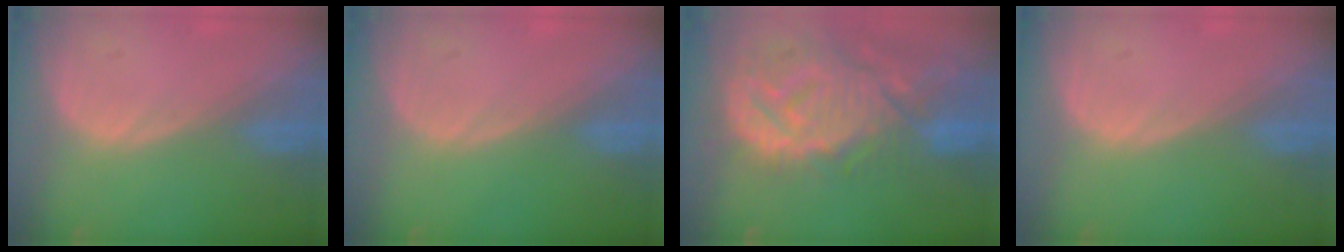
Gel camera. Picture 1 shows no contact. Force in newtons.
{"total": 0.0}
{"total": 14.1, "press": 12.2, "slide": 7.1}
{"total": 0.0}